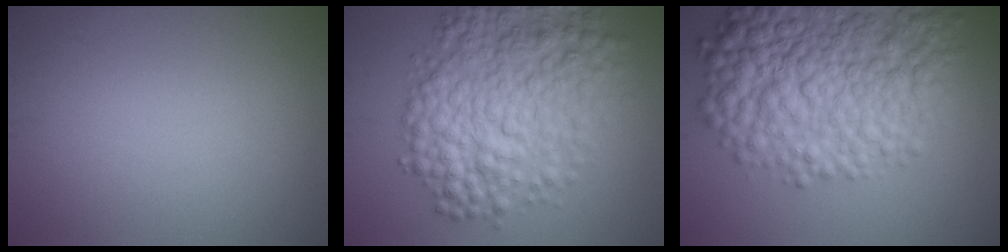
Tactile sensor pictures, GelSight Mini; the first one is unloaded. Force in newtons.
{"total": 9.0, "press": 9.0, "slide": 0.1}
{"total": 11.2, "press": 11.2, "slide": 0.3}